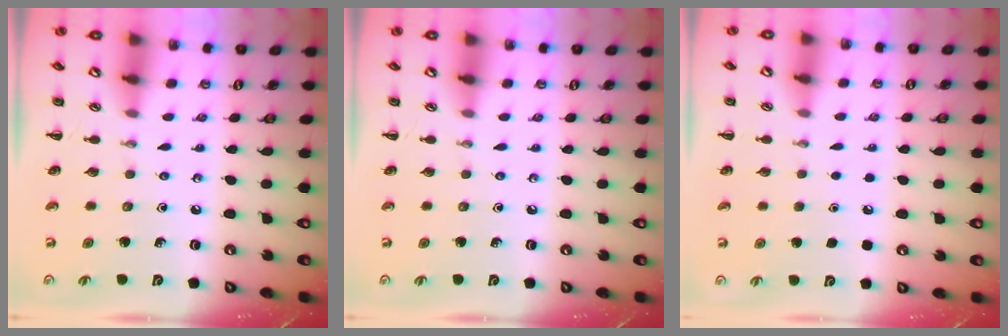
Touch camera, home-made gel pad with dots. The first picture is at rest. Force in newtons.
{"total": 0.0}
{"total": 1.8, "press": 1.7, "slide": 0.1}